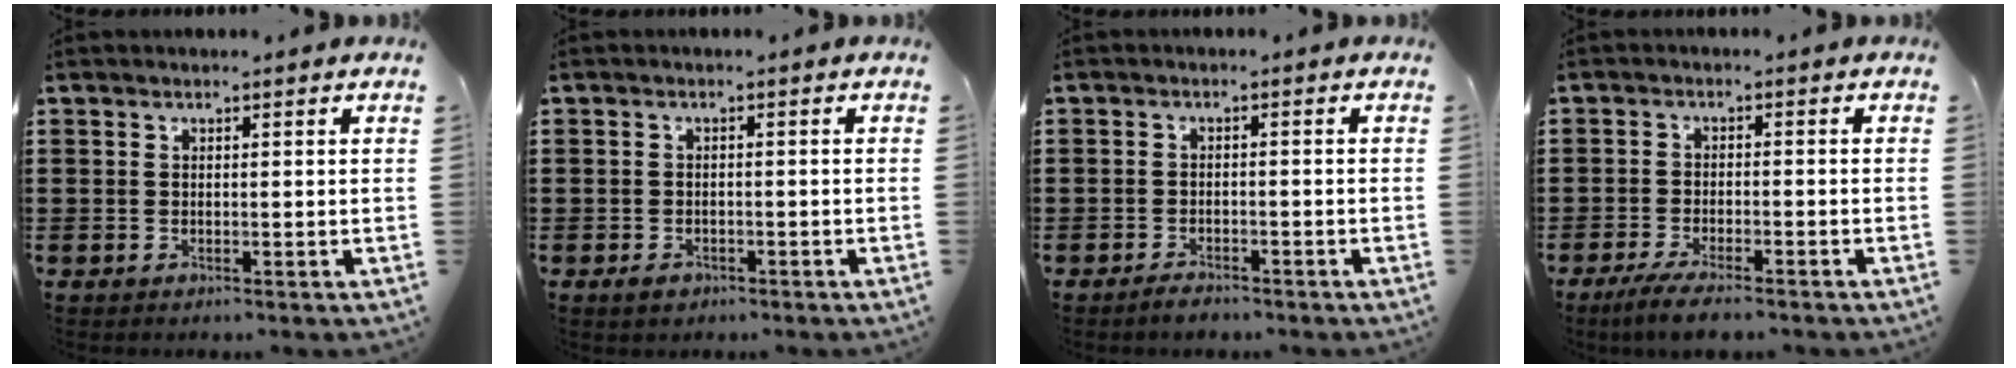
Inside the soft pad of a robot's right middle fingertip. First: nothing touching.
{"total": 1.2, "force": [-0.9, 0.8, 0.4], "torque": [-0.011, -0.002, -0.019]}
{"total": 1.7, "force": [-1.6, 0.3, 0.3], "torque": [-0.010, -0.001, -0.032]}
{"total": 3.6, "force": [-3.2, 0.2, 1.8], "torque": [-0.044, -0.008, -0.064]}